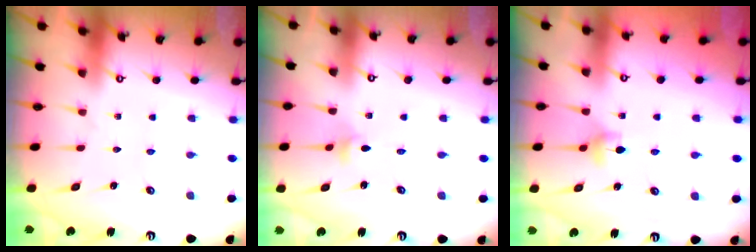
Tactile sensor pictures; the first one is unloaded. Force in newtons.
{"total": 2.8, "press": 2.7, "slide": 0.4}
{"total": 5.3, "press": 5.2, "slide": 0.8}